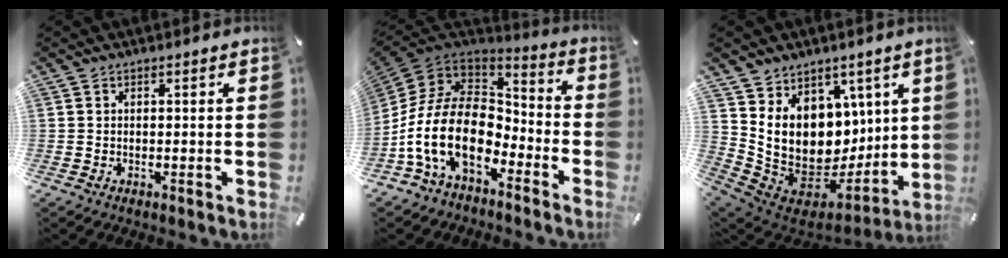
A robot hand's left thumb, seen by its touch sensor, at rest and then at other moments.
{"total": 20.4, "force": [-7.1, 13.1, 14.0], "torque": [-0.299, 0.024, -0.116]}
{"total": 14.3, "force": [3.0, 12.2, 6.9], "torque": [-0.140, -0.058, 0.072]}